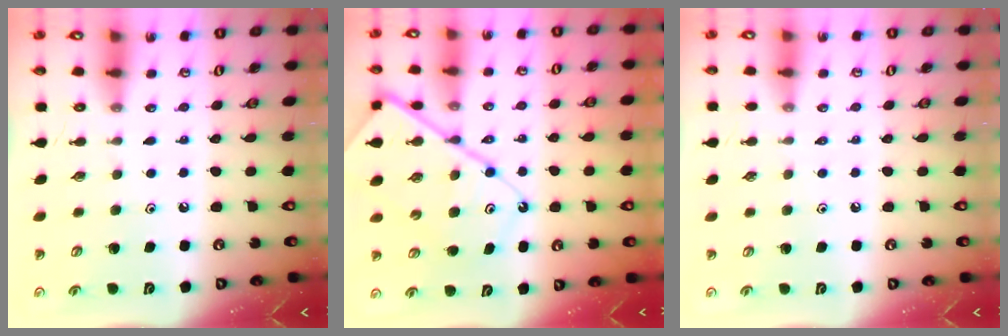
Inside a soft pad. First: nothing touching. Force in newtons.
{"total": 14.5, "press": 14.5, "slide": 1.3}
{"total": 1.9, "press": 1.9, "slide": 0.3}